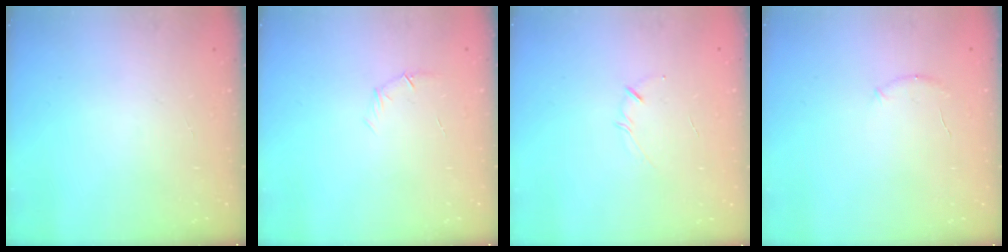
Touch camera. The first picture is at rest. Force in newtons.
{"total": 5.4, "press": 5.2, "slide": 1.5}
{"total": 2.1, "press": 2.1, "slide": 0.4}
{"total": 4.9, "press": 4.8, "slide": 0.9}